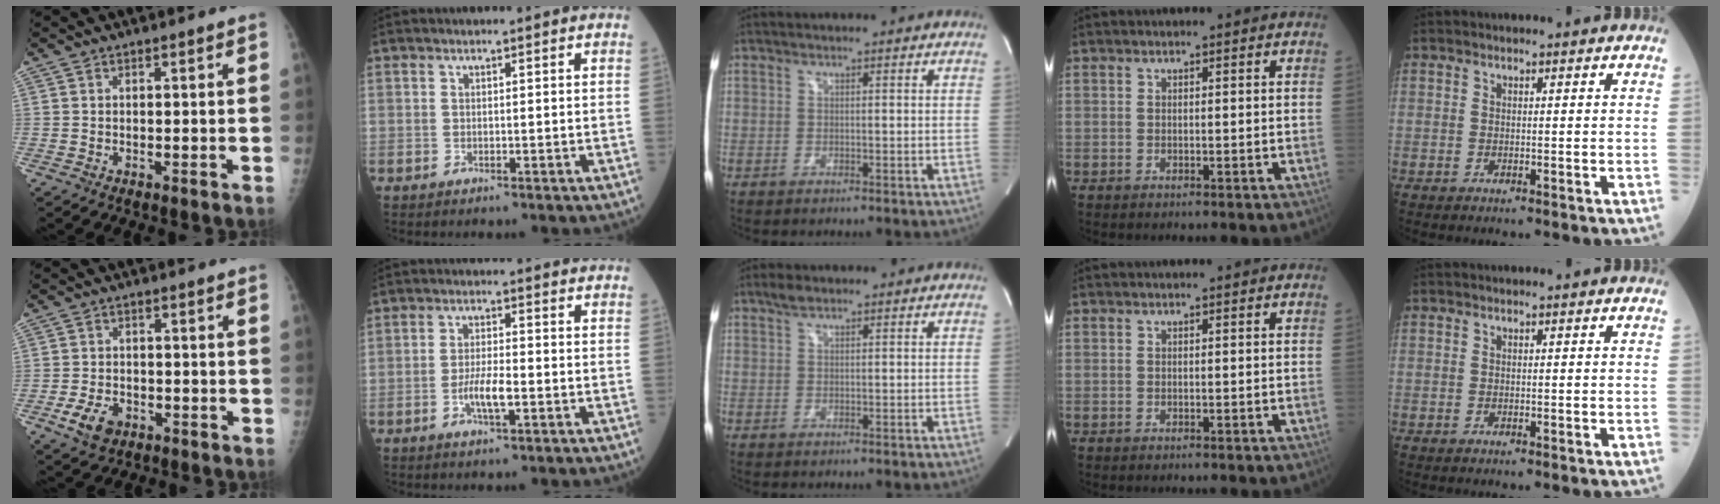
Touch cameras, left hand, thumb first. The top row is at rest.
{"thumb": {"total": 5.2, "force": [-2.4, 3.4, 3.0], "torque": [-0.054, 0.007, -0.039]}, "index": {"total": 4.3, "force": [-1.4, 0.8, 3.9], "torque": [-0.079, -0.001, -0.027]}, "middle": {"total": 1.6, "force": [1.2, 0.6, 0.9], "torque": [-0.022, 0.009, 0.025]}}